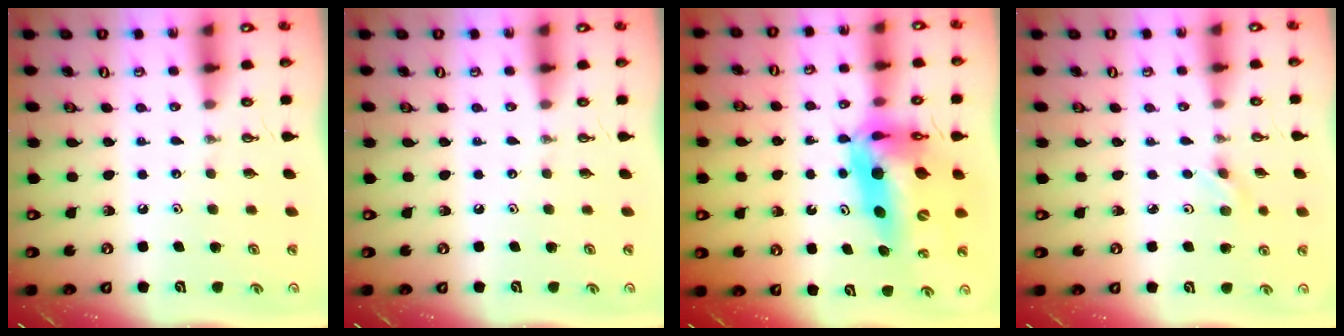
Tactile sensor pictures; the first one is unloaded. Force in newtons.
{"total": 0.0}
{"total": 17.9, "press": 17.4, "slide": 4.4}
{"total": 2.7, "press": 2.3, "slide": 1.4}